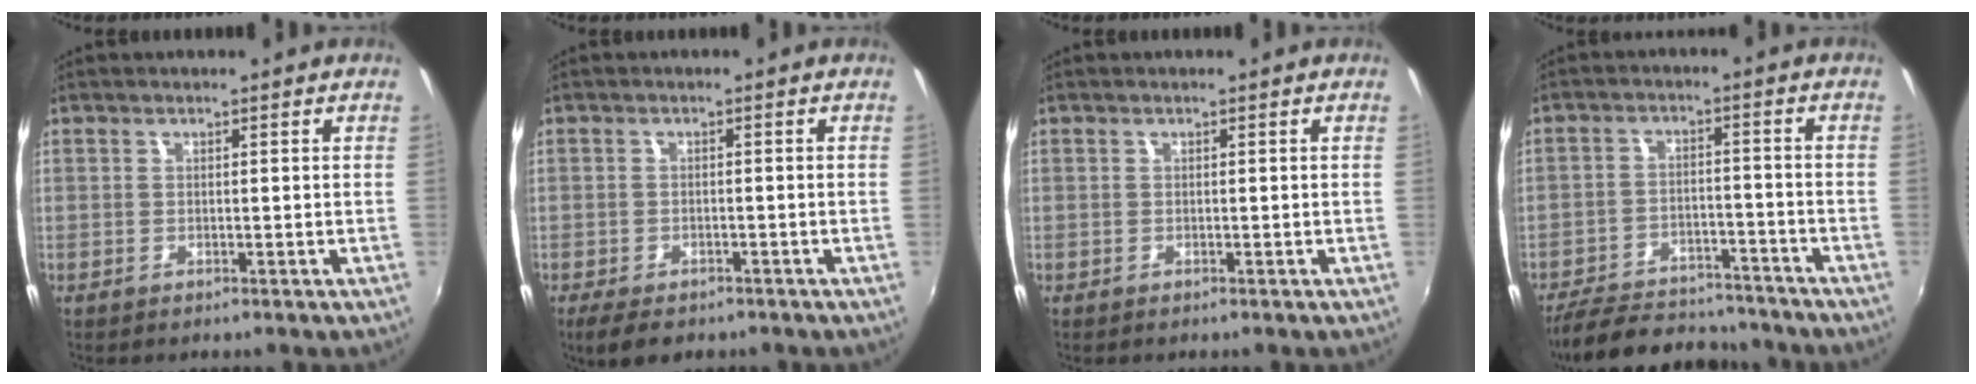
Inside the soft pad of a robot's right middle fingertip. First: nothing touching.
{"total": 5.6, "force": [-4.2, 2.3, 2.9], "torque": [-0.070, -0.021, -0.068]}
{"total": 0.0}
{"total": 16.2, "force": [-14.0, 5.7, 5.8], "torque": [-0.140, 0.007, -0.198]}